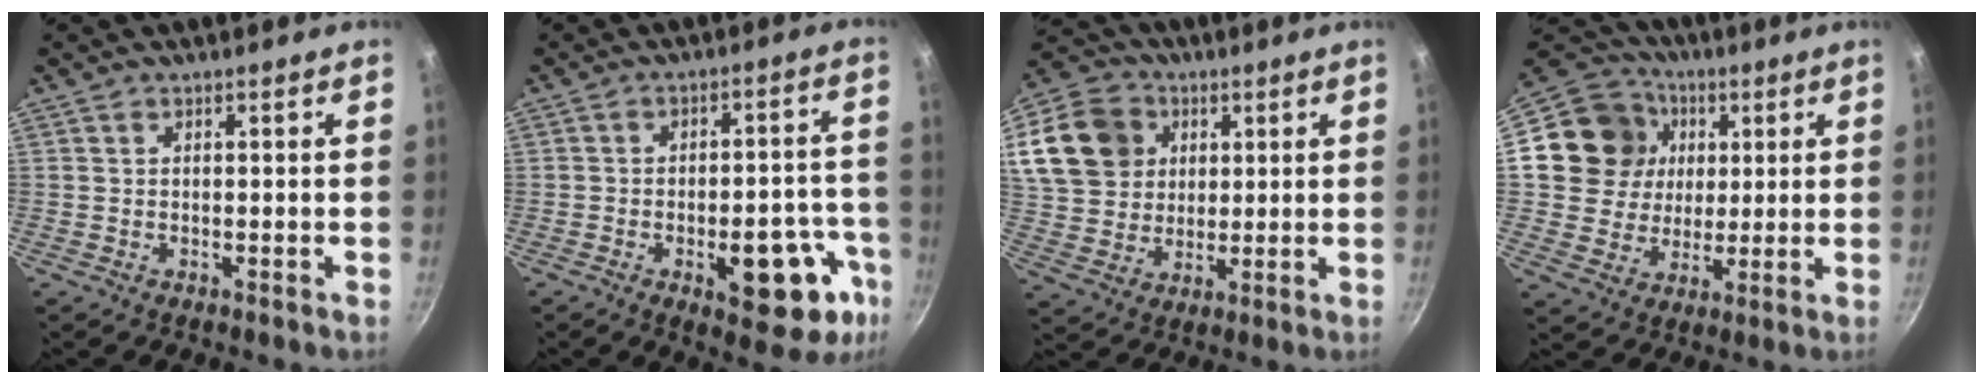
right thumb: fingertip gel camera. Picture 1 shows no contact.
{"total": 15.8, "force": [-6.5, 7.3, 12.4], "torque": [-0.094, 0.036, -0.078]}
{"total": 19.3, "force": [6.1, 15.8, 9.2], "torque": [-0.182, 0.016, 0.115]}
{"total": 16.2, "force": [3.4, 14.6, 6.2], "torque": [-0.093, 0.014, 0.055]}